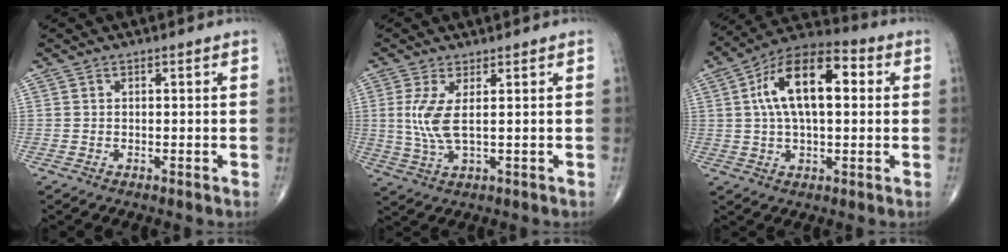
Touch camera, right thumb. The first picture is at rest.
{"total": 6.1, "force": [1.0, 1.7, 5.8], "torque": [-0.145, -0.014, 0.025]}
{"total": 16.2, "force": [3.1, 8.0, 13.8], "torque": [-0.224, 0.027, 0.044]}